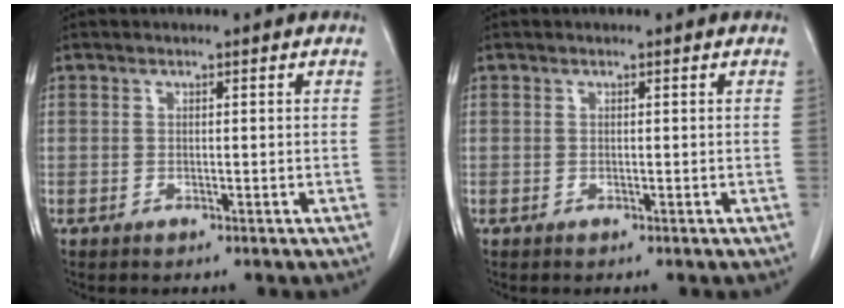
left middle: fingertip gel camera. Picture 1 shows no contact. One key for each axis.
{"total": 0.0}